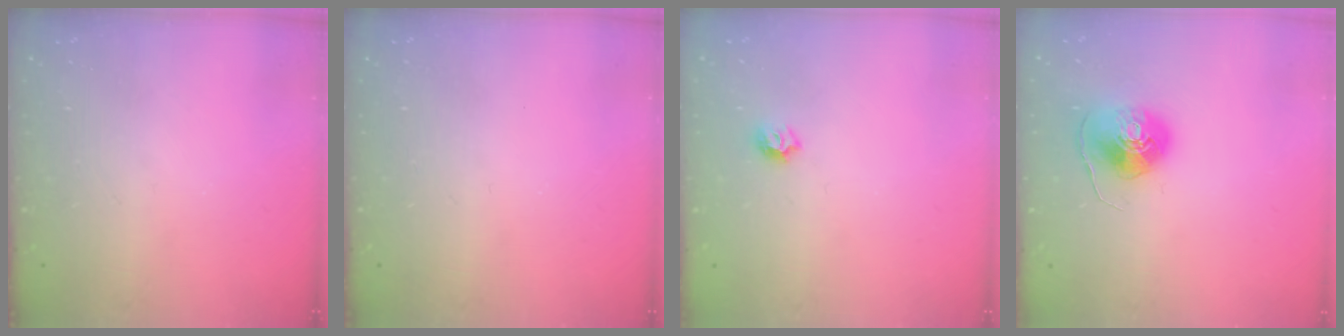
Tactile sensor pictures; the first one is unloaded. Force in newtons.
{"total": 0.0}
{"total": 5.5, "press": 5.4, "slide": 0.7}
{"total": 9.1, "press": 9.1, "slide": 0.4}